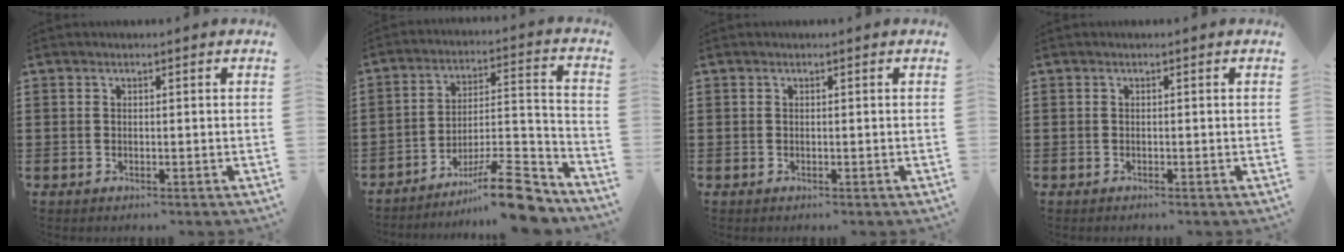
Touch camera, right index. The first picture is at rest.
{"total": 12.8, "force": [-10.0, 2.2, 7.7], "torque": [-0.102, 0.046, -0.177]}
{"total": 0.0}
{"total": 0.0}